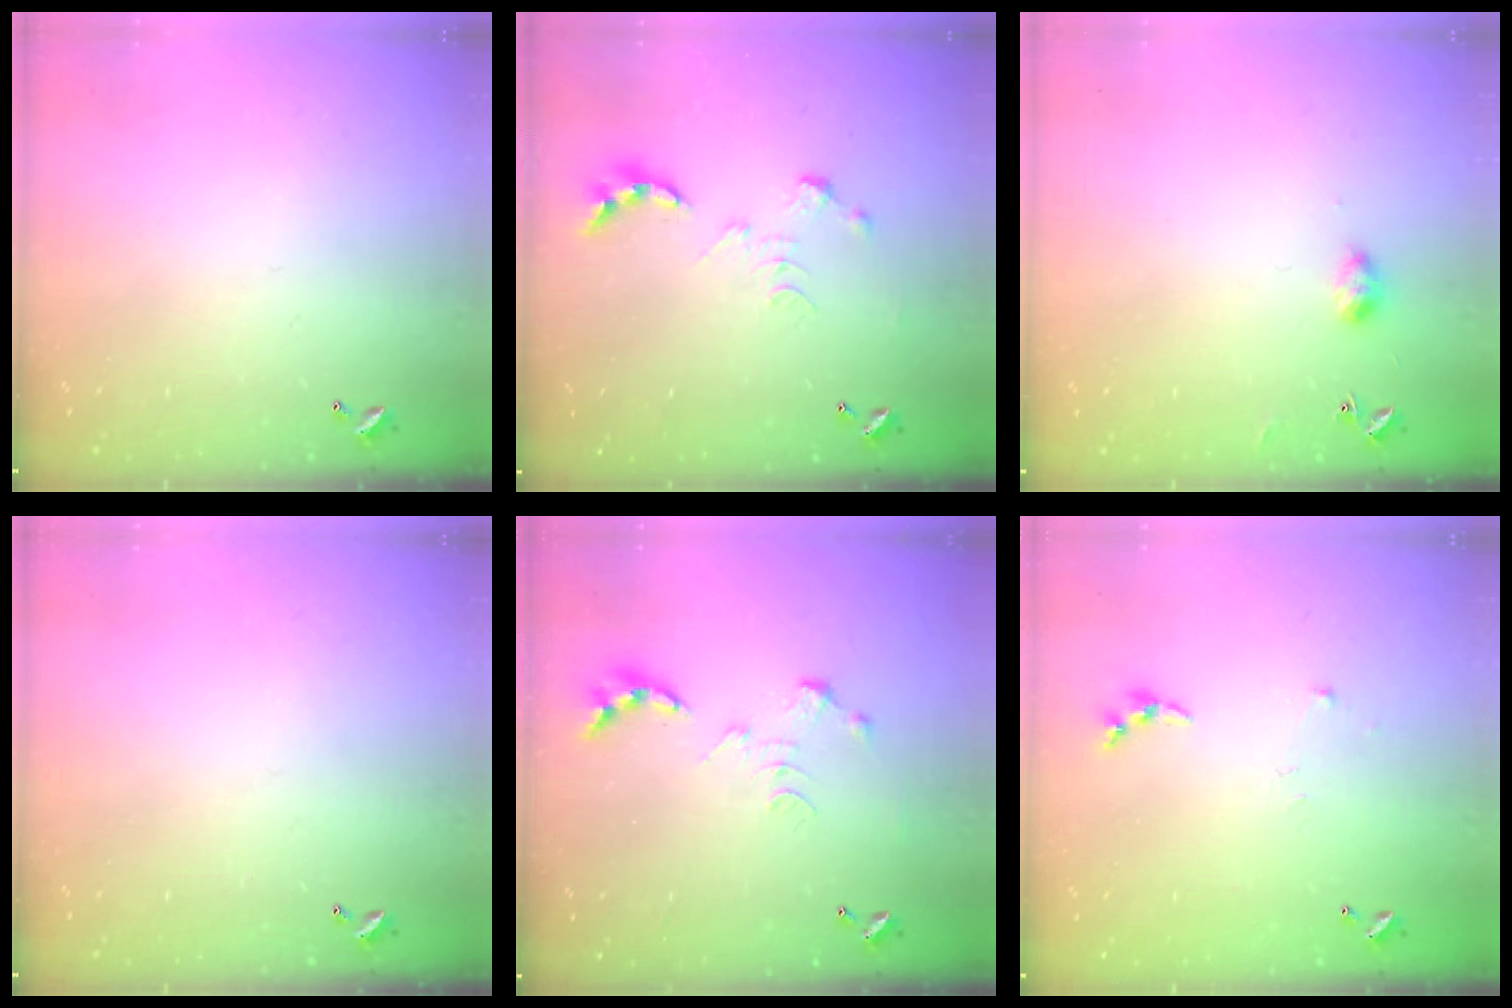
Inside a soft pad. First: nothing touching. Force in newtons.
{"total": 0.0}
{"total": 3.8, "press": 3.8, "slide": 0.6}
{"total": 0.0}
{"total": 0.0}
{"total": 3.9, "press": 3.8, "slide": 0.4}